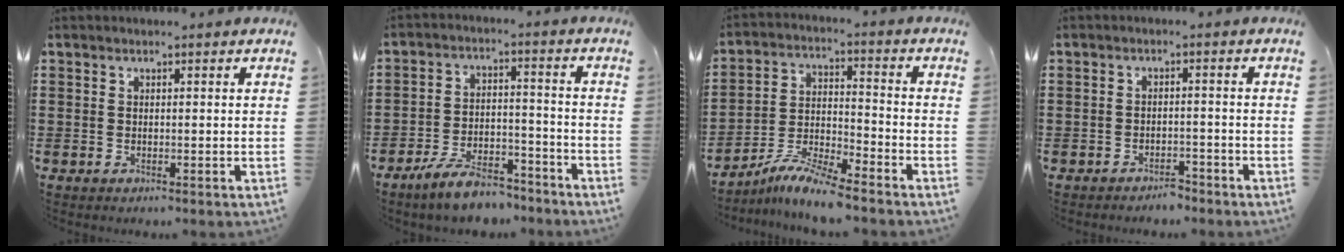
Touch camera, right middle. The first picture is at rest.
{"total": 7.7, "force": [-6.7, 1.7, 3.4], "torque": [-0.066, 0.010, -0.126]}
{"total": 7.4, "force": [-6.8, 0.1, 3.0], "torque": [-0.065, -0.006, -0.132]}
{"total": 2.2, "force": [-2.2, 0.3, -0.1], "torque": [-0.008, 0.000, -0.047]}